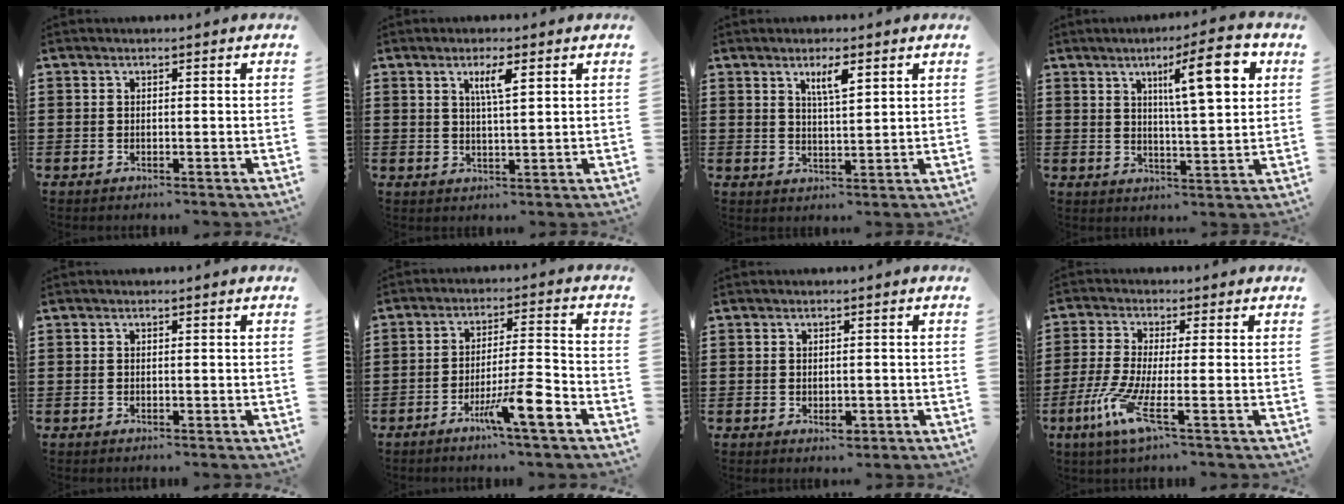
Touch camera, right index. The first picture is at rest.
{"total": 3.5, "force": [1.6, 0.6, 3.0], "torque": [-0.065, 0.005, 0.025]}
{"total": 3.8, "force": [2.2, 0.8, 3.0], "torque": [-0.056, 0.001, 0.034]}
{"total": 11.2, "force": [4.6, 2.1, 10.0], "torque": [-0.160, -0.007, 0.066]}
{"total": 0.0}
{"total": 8.9, "force": [-4.8, 0.5, 7.5], "torque": [-0.130, -0.004, -0.084]}
{"total": 1.5, "force": [-0.4, 0.9, 1.1], "torque": [-0.022, 0.000, -0.008]}
{"total": 7.2, "force": [-2.5, 0.7, 6.7], "torque": [-0.158, -0.026, -0.048]}